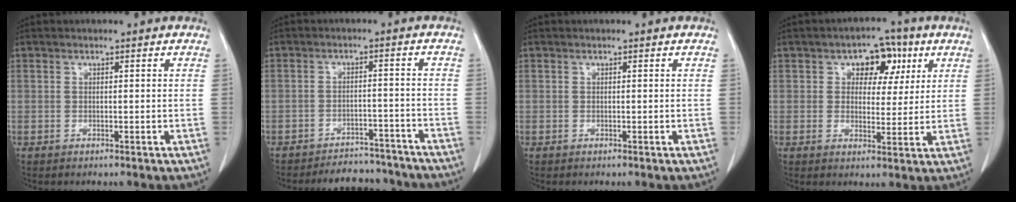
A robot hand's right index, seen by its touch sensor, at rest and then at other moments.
{"total": 8.8, "force": [-8.4, 2.8, 0.7], "torque": [0.003, 0.010, -0.104]}
{"total": 0.0}
{"total": 6.6, "force": [2.7, 4.4, 4.2], "torque": [-0.050, 0.017, 0.037]}